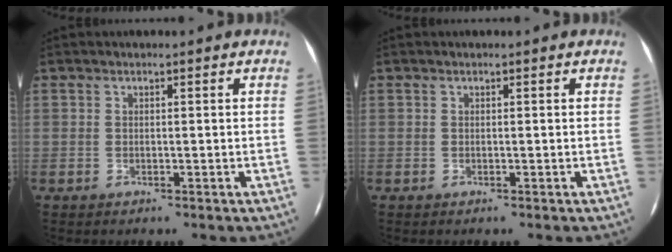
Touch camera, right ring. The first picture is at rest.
{"total": 0.0}